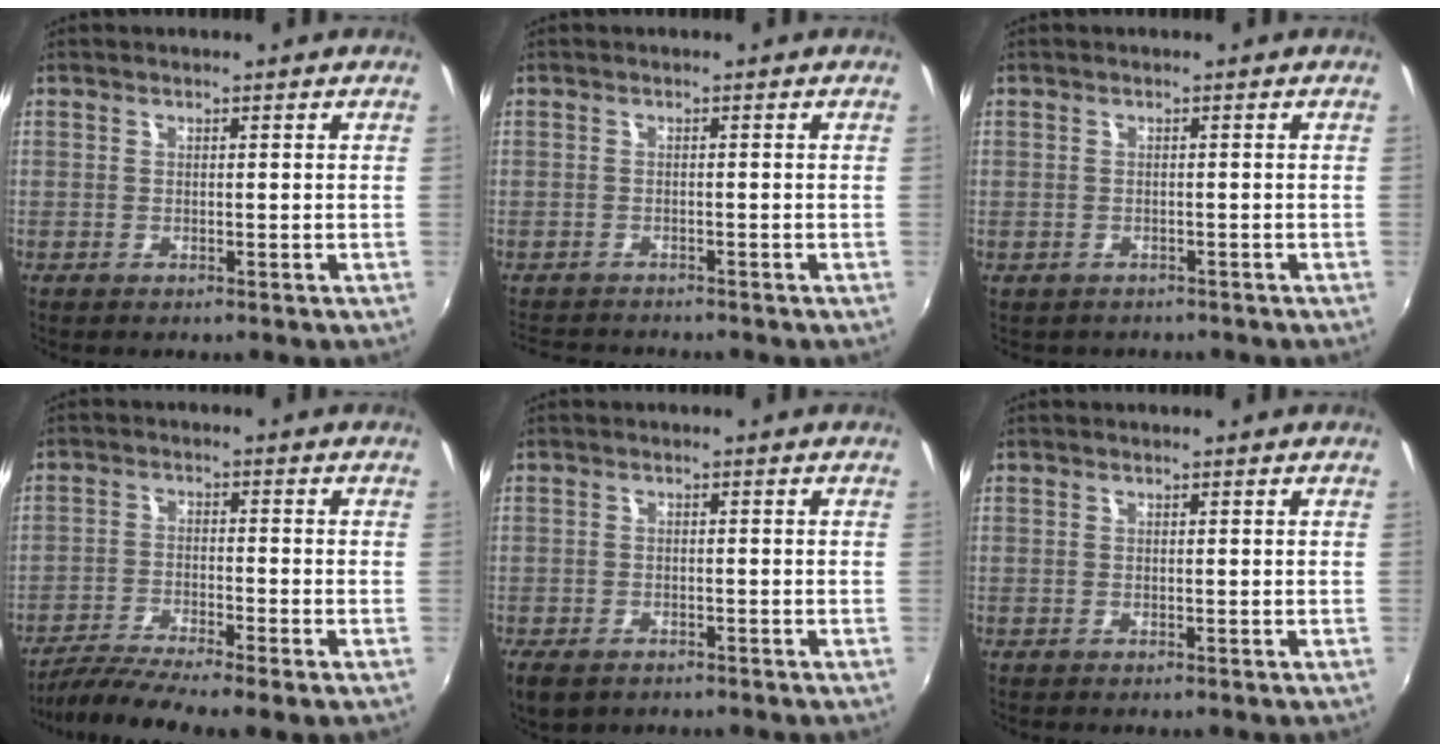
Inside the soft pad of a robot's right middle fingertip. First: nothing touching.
{"total": 5.3, "force": [-5.1, 0.9, 1.3], "torque": [-0.039, -0.018, -0.084]}
{"total": 1.8, "force": [-1.0, 1.5, 0.1], "torque": [-0.007, 0.000, -0.012]}
{"total": 8.5, "force": [-7.1, 0.1, 4.7], "torque": [-0.106, -0.021, -0.126]}
{"total": 6.0, "force": [-4.0, 3.0, 3.2], "torque": [-0.078, -0.025, -0.069]}
{"total": 0.0}